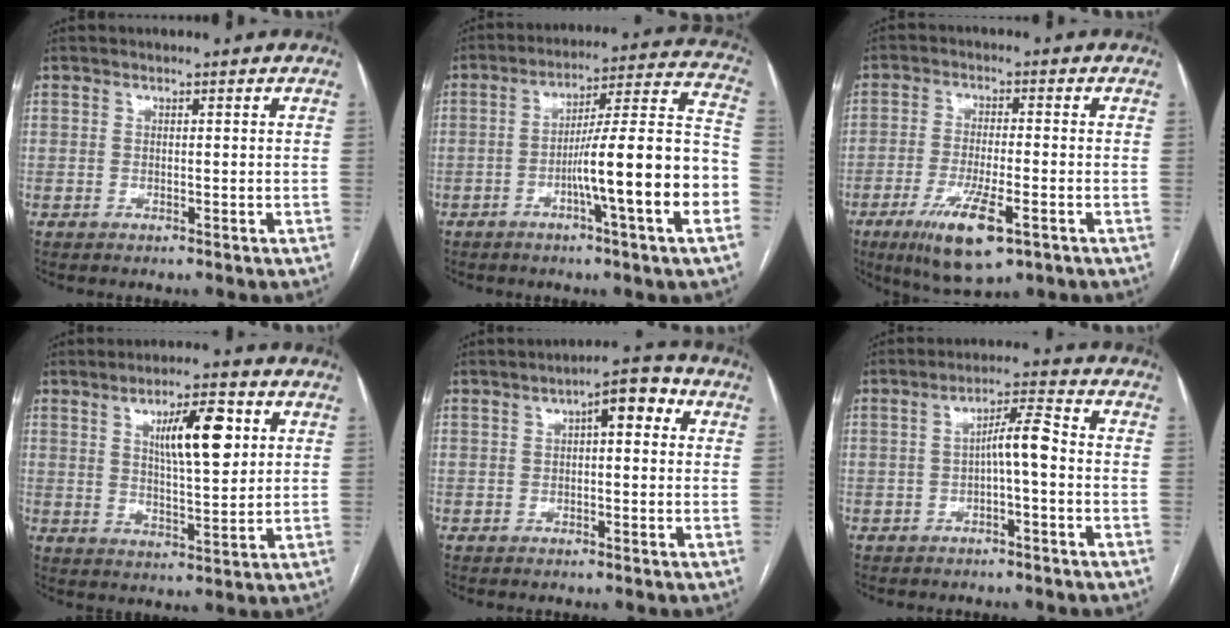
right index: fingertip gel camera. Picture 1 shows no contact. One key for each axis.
{"total": 16.9, "fx": -5.2, "fy": -0.5, "fz": 16.1, "tx": -0.229, "ty": 0.014, "tz": -0.084}
{"total": 10.3, "fx": -5.1, "fy": 2.3, "fz": 8.7, "tx": -0.163, "ty": -0.024, "tz": -0.077}
{"total": 9.5, "fx": 3.2, "fy": 2.2, "fz": 8.7, "tx": -0.142, "ty": 0.006, "tz": 0.056}
{"total": 5.9, "fx": 1.5, "fy": 1.9, "fz": 5.3, "tx": -0.074, "ty": 0.030, "tz": 0.017}
{"total": 5.1, "fx": -0.8, "fy": 0.6, "fz": 5.0, "tx": -0.079, "ty": 0.021, "tz": -0.011}